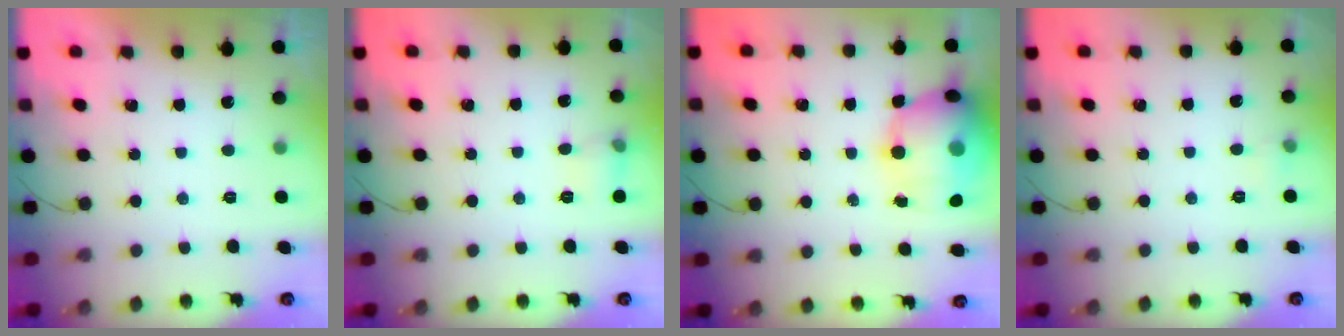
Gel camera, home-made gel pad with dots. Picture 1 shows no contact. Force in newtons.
{"total": 6.6, "press": 6.4, "slide": 1.6}
{"total": 20.0, "press": 17.8, "slide": 9.1}
{"total": 3.0, "press": 2.7, "slide": 1.3}